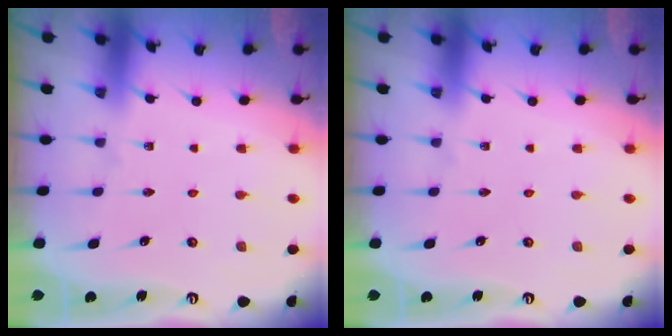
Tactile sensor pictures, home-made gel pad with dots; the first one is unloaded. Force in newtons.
{"total": 0.0}